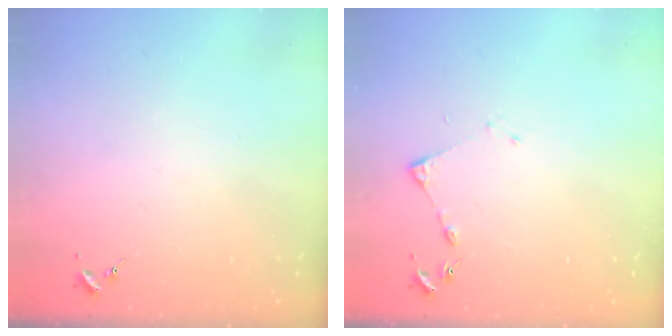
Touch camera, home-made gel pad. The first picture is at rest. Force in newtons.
{"total": 4.1, "press": 4.1, "slide": 0.5}